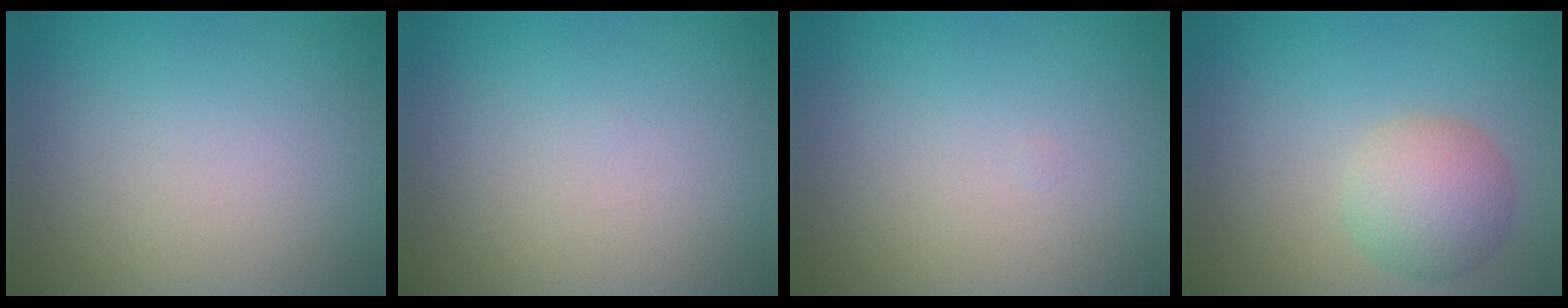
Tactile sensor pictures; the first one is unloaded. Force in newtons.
{"total": 0.0}
{"total": 0.0}
{"total": 3.9, "press": 3.8, "slide": 0.2}